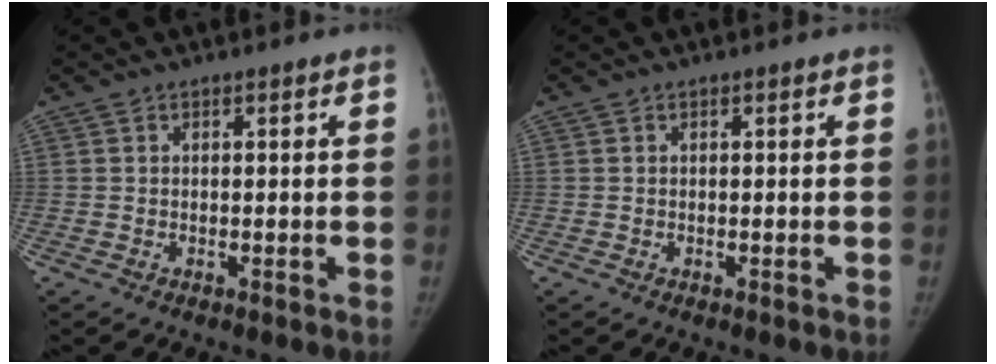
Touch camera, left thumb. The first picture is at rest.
{"total": 0.0}